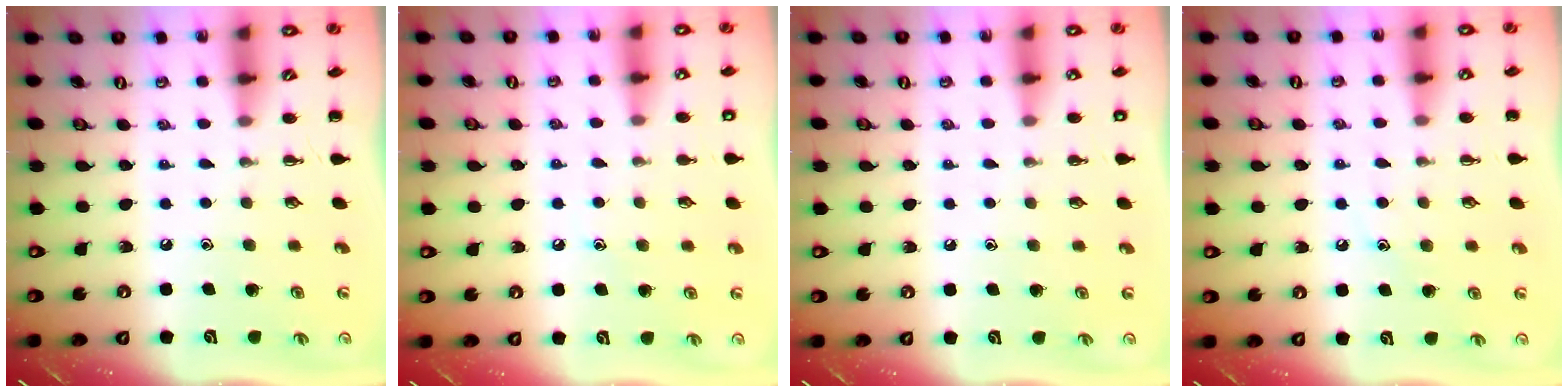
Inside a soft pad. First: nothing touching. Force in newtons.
{"total": 6.0, "press": 5.8, "slide": 1.4}
{"total": 1.3, "press": 1.3, "slide": 0.1}
{"total": 7.4, "press": 7.3, "slide": 1.6}